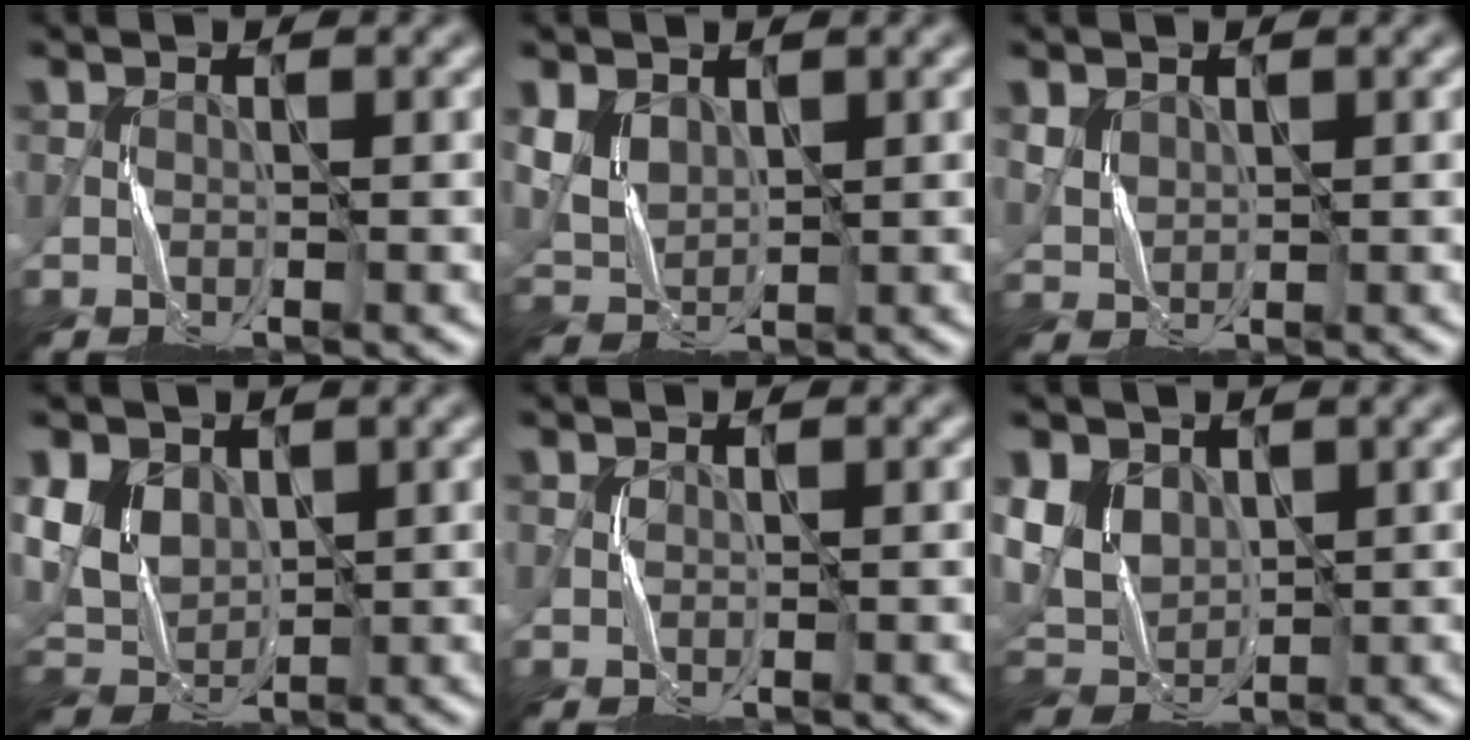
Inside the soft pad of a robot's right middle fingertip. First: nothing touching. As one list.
[{"total": 3.5, "force": [1.6, 2.4, 2.0], "torque": [-0.053, -0.005, 0.032]}, {"total": 1.6, "force": [0.9, 1.2, 0.6], "torque": [-0.020, -0.005, 0.023]}, {"total": 5.6, "force": [1.9, 4.1, 3.3], "torque": [-0.078, -0.001, 0.034]}, {"total": 0.0}, {"total": 5.5, "force": [1.9, 4.1, 3.2], "torque": [-0.074, -0.003, 0.034]}]